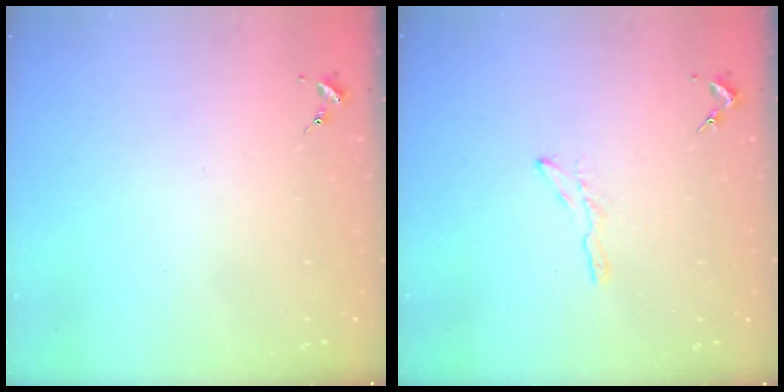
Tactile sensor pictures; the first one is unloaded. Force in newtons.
{"total": 3.4, "press": 3.4, "slide": 0.3}